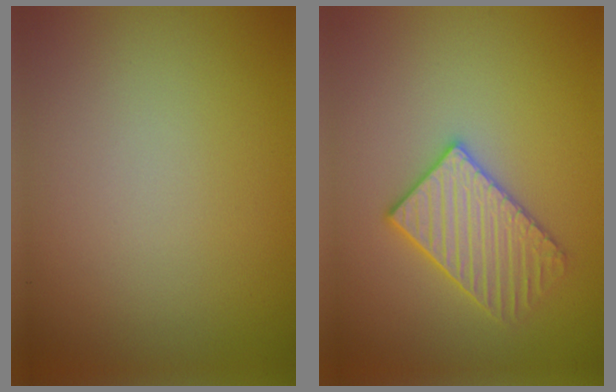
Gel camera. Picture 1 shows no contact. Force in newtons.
{"total": 3.4, "press": 3.3, "slide": 0.8}